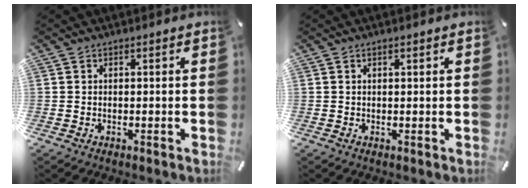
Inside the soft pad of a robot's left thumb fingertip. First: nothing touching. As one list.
[{"total": 0.6, "force": [0.3, 0.1, 0.5], "torque": [-0.009, 0.002, 0.005]}]